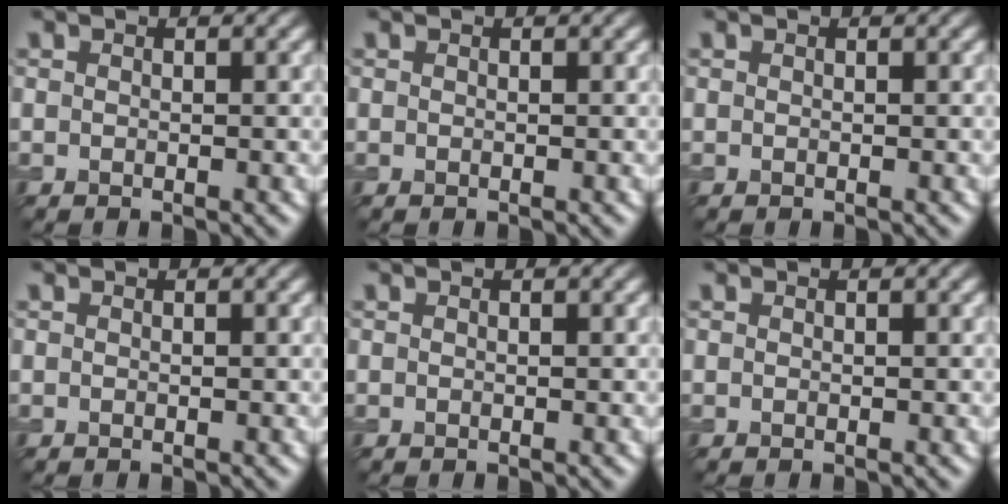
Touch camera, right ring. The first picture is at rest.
{"total": 0.0}
{"total": 0.0}
{"total": 0.0}
{"total": 0.0}
{"total": 0.0}